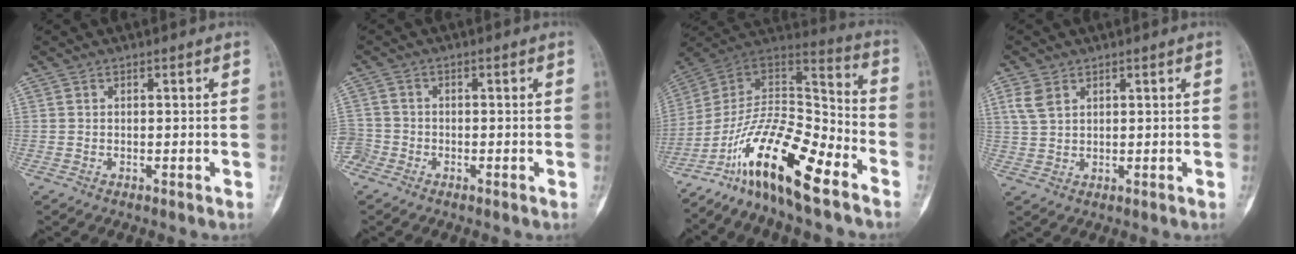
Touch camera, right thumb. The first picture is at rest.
{"total": 3.8, "force": [-1.9, 3.1, 0.8], "torque": [-0.014, 0.014, -0.041]}
{"total": 20.9, "force": [-12.6, 6.2, 15.4], "torque": [-0.266, 0.094, -0.220]}
{"total": 4.3, "force": [2.2, 2.8, 2.5], "torque": [-0.045, -0.003, 0.052]}